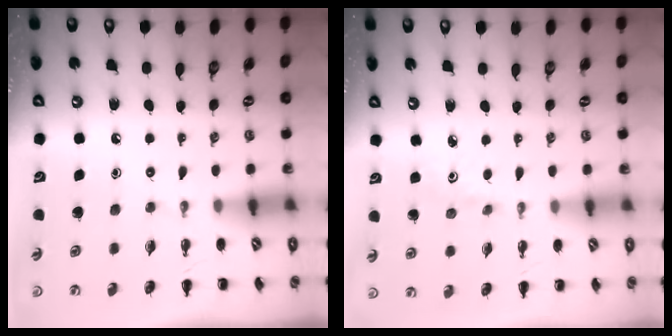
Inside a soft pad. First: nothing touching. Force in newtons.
{"total": 2.0, "press": 1.9, "slide": 0.7}